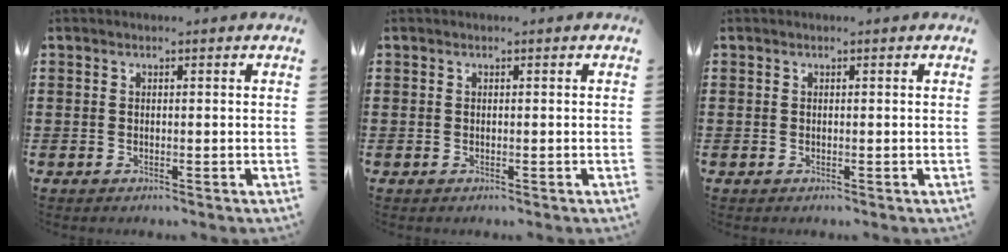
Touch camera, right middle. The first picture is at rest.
{"total": 0.0}
{"total": 0.0}